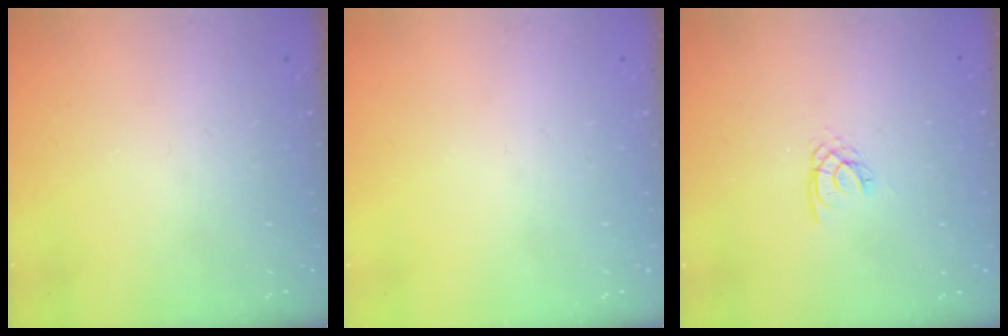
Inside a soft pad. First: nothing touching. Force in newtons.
{"total": 0.0}
{"total": 2.1, "press": 2.1, "slide": 0.4}